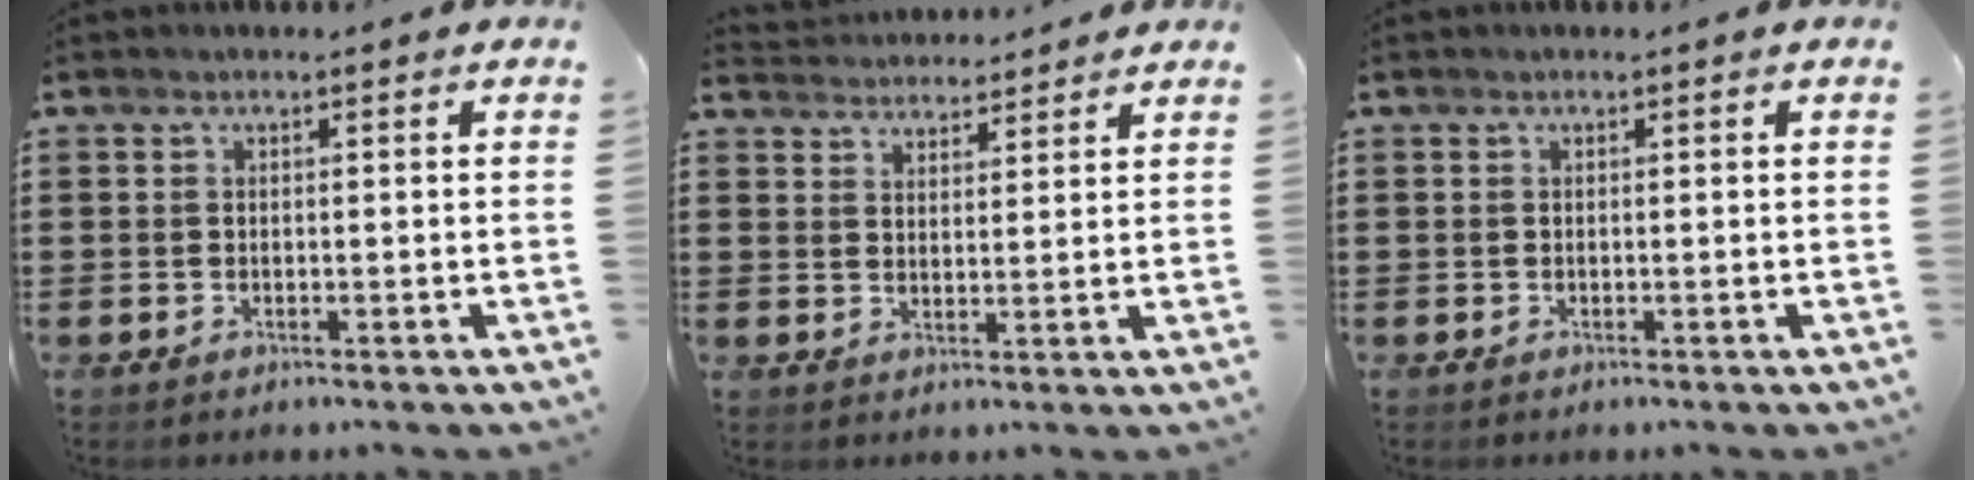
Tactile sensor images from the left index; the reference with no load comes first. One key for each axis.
{"total": 3.3, "fx": 3.3, "fy": 0.3, "fz": -0.4, "tx": -0.005, "ty": -0.011, "tz": 0.060}
{"total": 0.0}